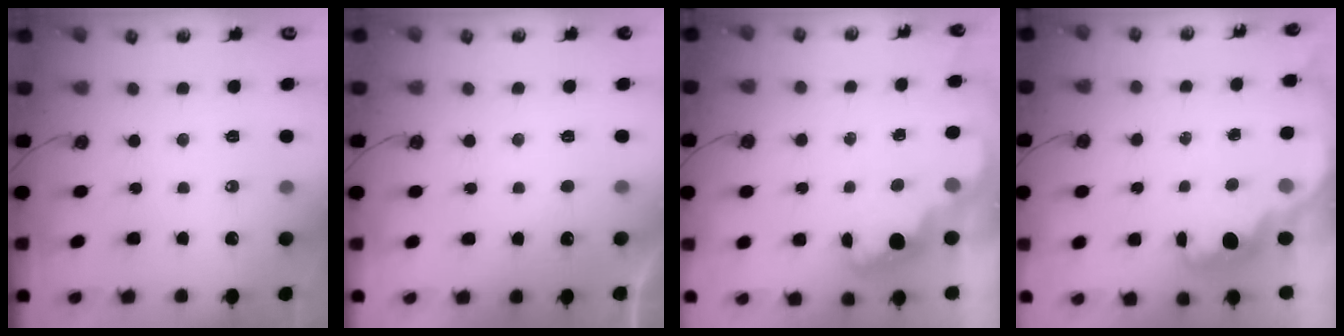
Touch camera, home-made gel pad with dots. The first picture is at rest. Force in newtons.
{"total": 0.7, "press": 0.4, "slide": 0.5}
{"total": 2.2, "press": 2.2, "slide": 0.5}
{"total": 1.8, "press": 1.6, "slide": 0.7}